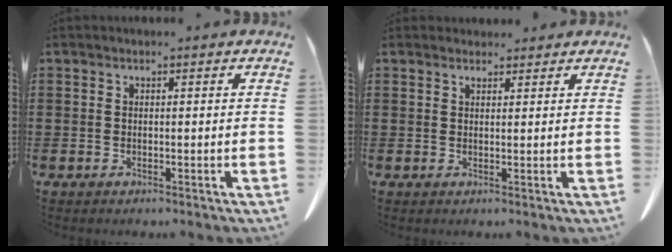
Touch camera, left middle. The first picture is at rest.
{"total": 1.5, "force": [1.3, 0.5, 0.3], "torque": [-0.001, -0.002, 0.024]}